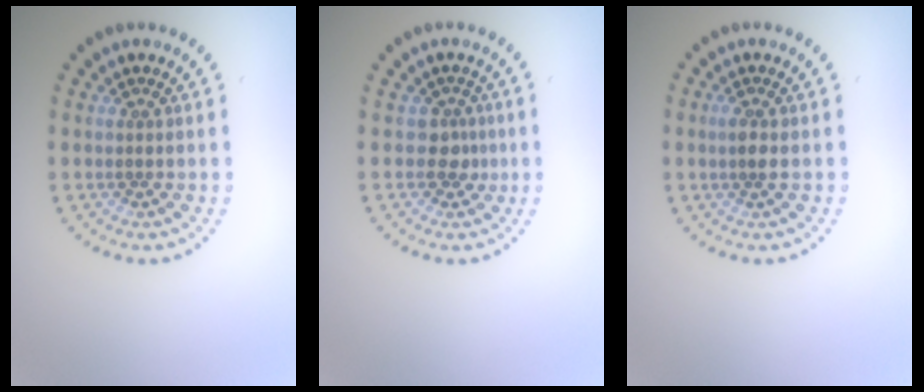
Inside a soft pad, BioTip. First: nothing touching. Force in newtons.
{"total": 1.8, "press": 1.3, "slide": 1.2}
{"total": 1.4, "press": 1.2, "slide": 0.7}